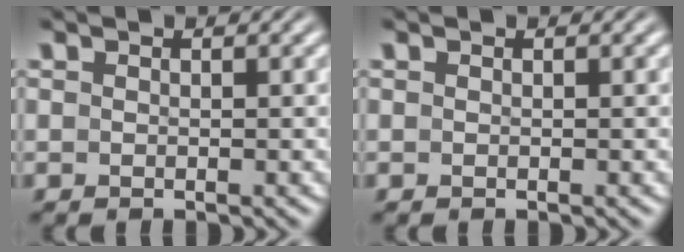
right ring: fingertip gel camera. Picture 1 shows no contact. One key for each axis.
{"total": 0.0}